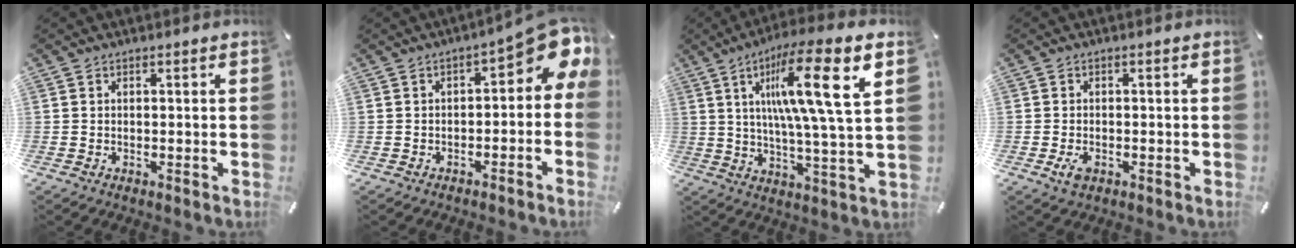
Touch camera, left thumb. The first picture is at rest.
{"total": 9.2, "force": [2.9, 4.2, 7.7], "torque": [-0.094, -0.025, 0.048]}
{"total": 17.7, "force": [6.4, 1.7, 16.4], "torque": [-0.286, -0.023, 0.080]}
{"total": 2.5, "force": [-1.1, 1.7, 1.5], "torque": [-0.041, -0.001, -0.022]}